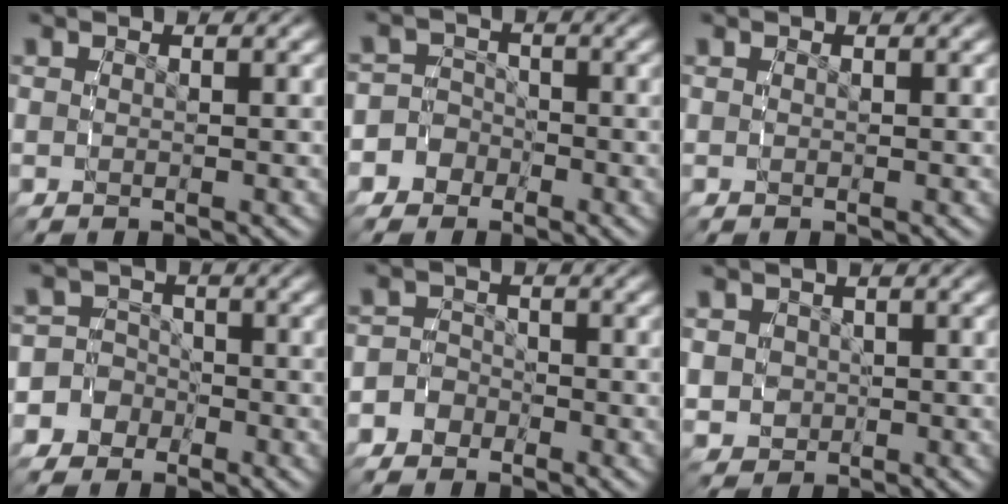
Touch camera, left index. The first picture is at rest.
{"total": 8.8, "force": [-3.3, 8.0, 1.3], "torque": [-0.058, -0.026, -0.071]}
{"total": 0.0}
{"total": 10.4, "force": [-3.7, 9.6, 1.5], "torque": [-0.069, -0.034, -0.077]}
{"total": 4.9, "force": [-2.4, 4.2, 0.5], "torque": [-0.026, -0.010, -0.051]}
{"total": 5.5, "force": [-0.1, 5.1, 2.0], "torque": [-0.057, -0.023, 0.004]}